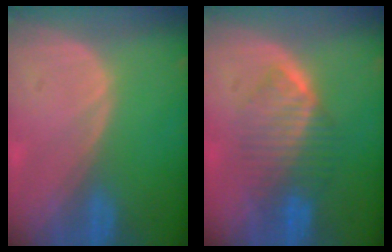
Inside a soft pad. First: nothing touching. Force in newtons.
{"total": 6.5, "press": 6.5, "slide": 0.9}